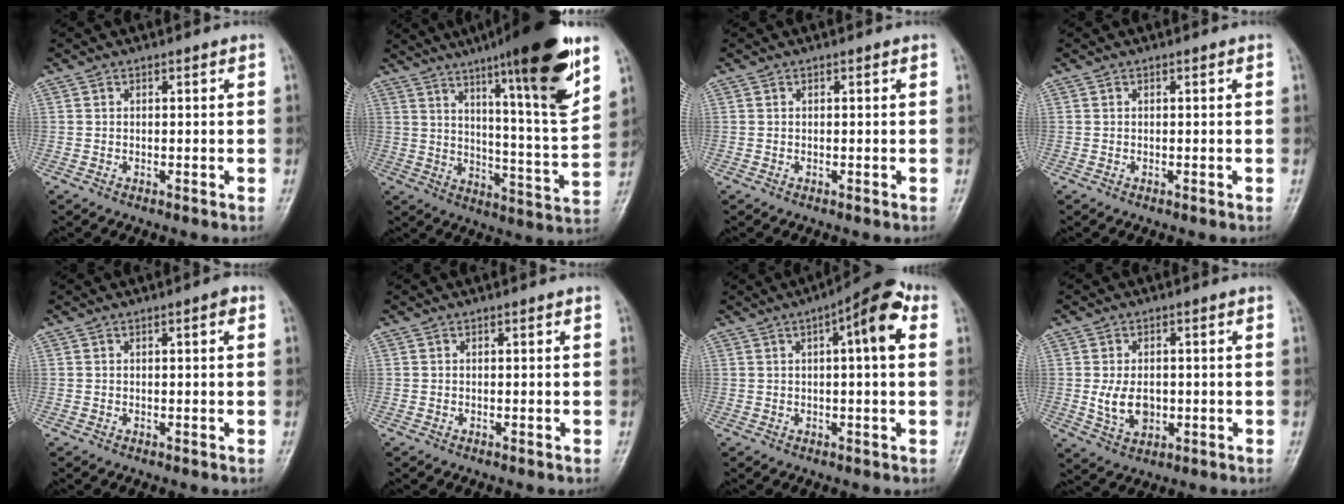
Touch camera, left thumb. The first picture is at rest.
{"total": 22.7, "force": [13.1, 2.8, 18.3], "torque": [-0.249, -0.056, 0.198]}
{"total": 0.0}
{"total": 0.0}
{"total": 1.5, "force": [0.5, 0.5, 1.4], "torque": [-0.018, 0.002, 0.004]}
{"total": 0.0}
{"total": 9.8, "force": [2.9, 2.9, 8.9], "torque": [-0.118, 0.019, 0.032]}
{"total": 6.3, "force": [-0.4, 4.5, 4.5], "torque": [-0.068, -0.007, 0.000]}